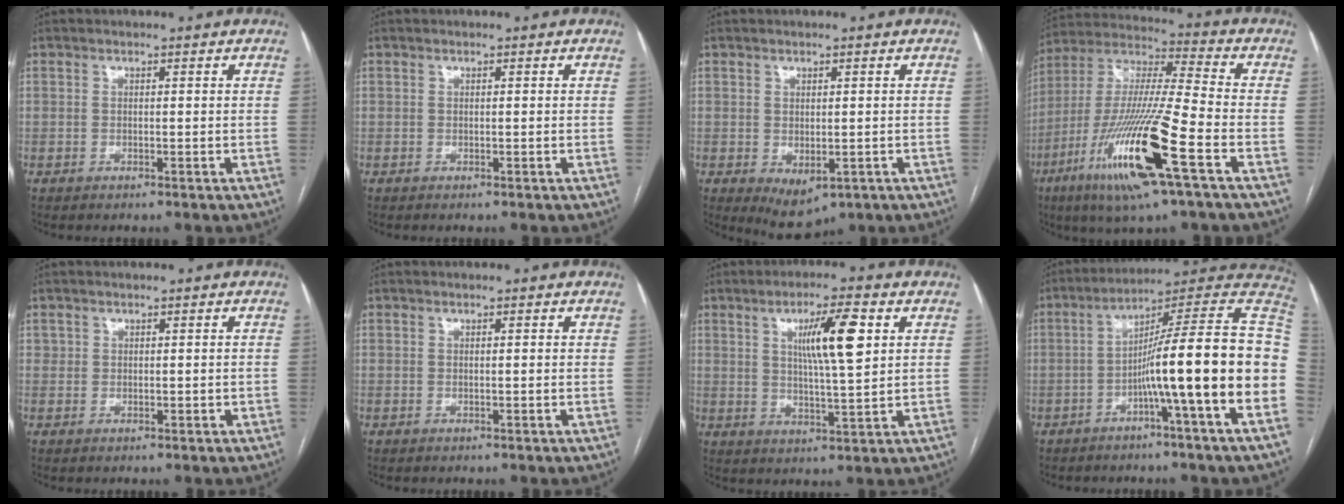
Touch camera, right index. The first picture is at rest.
{"total": 0.0}
{"total": 4.9, "force": [-1.8, 2.9, 3.5], "torque": [-0.048, -0.009, -0.007]}
{"total": 20.3, "force": [-8.9, 0.8, 18.3], "torque": [-0.389, -0.036, -0.169]}
{"total": 1.2, "force": [0.4, 1.1, 0.5], "torque": [-0.007, 0.005, 0.008]}
{"total": 0.5, "force": [0.2, 0.0, 0.5], "torque": [-0.009, 0.001, 0.001]}
{"total": 9.4, "force": [3.1, 0.8, 8.8], "torque": [-0.148, 0.002, 0.051]}
{"total": 18.6, "force": [-3.7, -1.8, 18.2], "torque": [-0.214, 0.031, -0.069]}